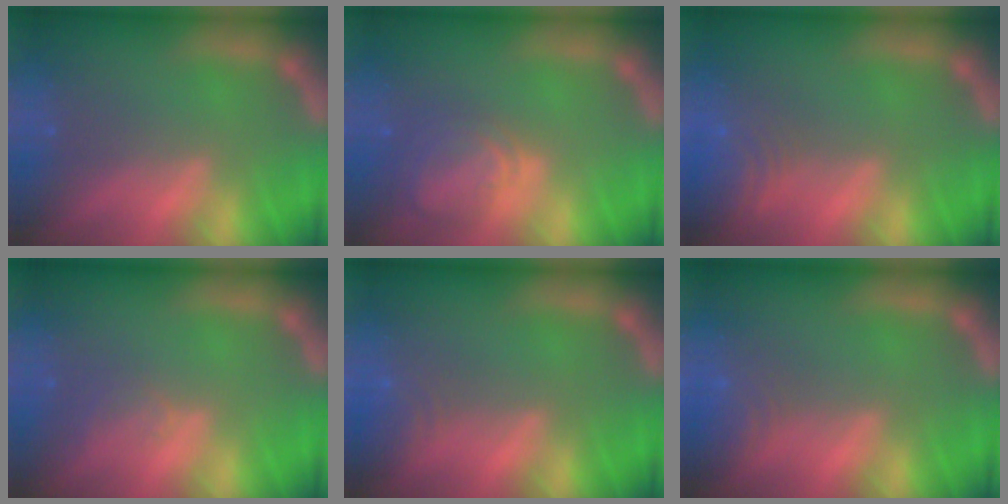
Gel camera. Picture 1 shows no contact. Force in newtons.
{"total": 4.5}
{"total": 5.5}
{"total": 1.5}
{"total": 3.0}
{"total": 3.5}